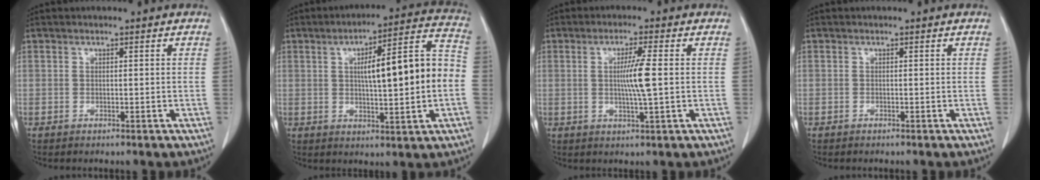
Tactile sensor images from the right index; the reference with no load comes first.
{"total": 15.1, "force": [0.2, 2.0, 15.0], "torque": [-0.218, 0.032, 0.003]}
{"total": 5.3, "force": [0.2, -0.5, 5.3], "torque": [-0.096, -0.008, 0.003]}
{"total": 0.0}